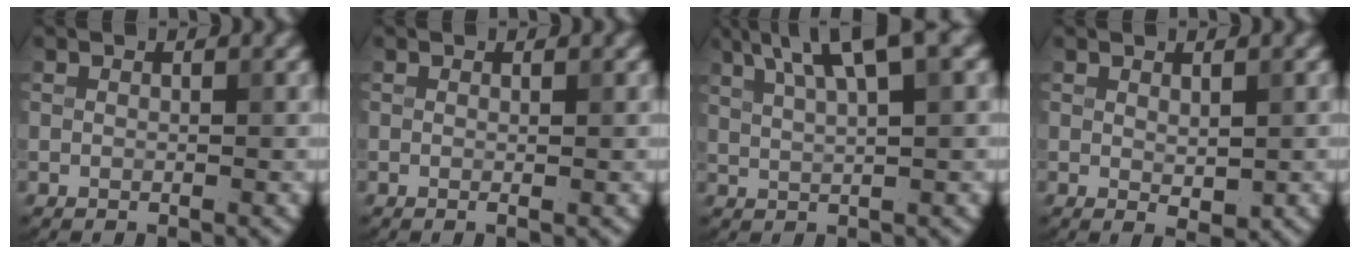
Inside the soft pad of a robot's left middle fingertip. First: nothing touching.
{"total": 0.5, "force": [0.0, 0.1, 0.5], "torque": [-0.007, -0.004, -0.002]}
{"total": 6.9, "force": [3.8, 1.5, 5.6], "torque": [-0.083, 0.018, 0.065]}
{"total": 1.2, "force": [0.4, 0.5, 1.1], "torque": [-0.016, -0.006, 0.013]}